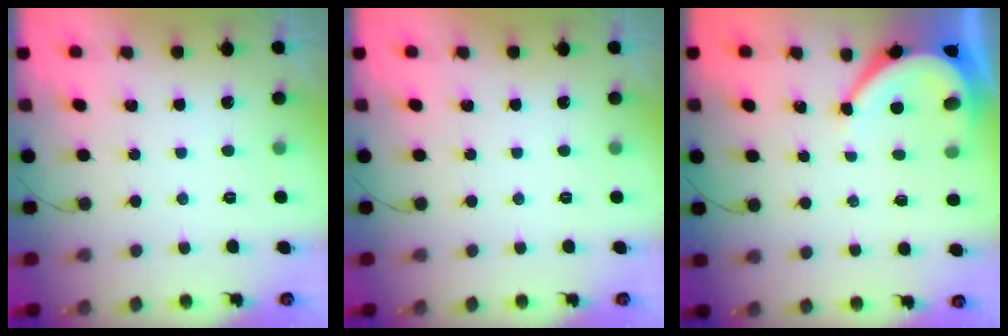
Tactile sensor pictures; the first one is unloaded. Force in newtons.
{"total": 0.0}
{"total": 5.8, "press": 5.7, "slide": 0.8}